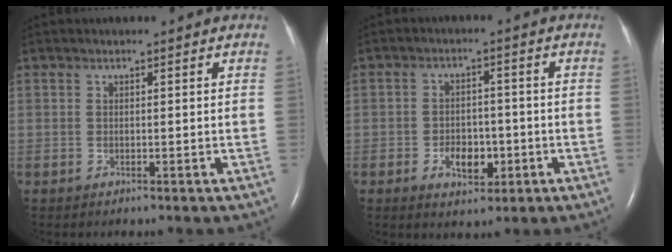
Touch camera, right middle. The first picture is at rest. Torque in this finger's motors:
{"motor_torque": [0.81, -0.31, 0.14, 0.05]}